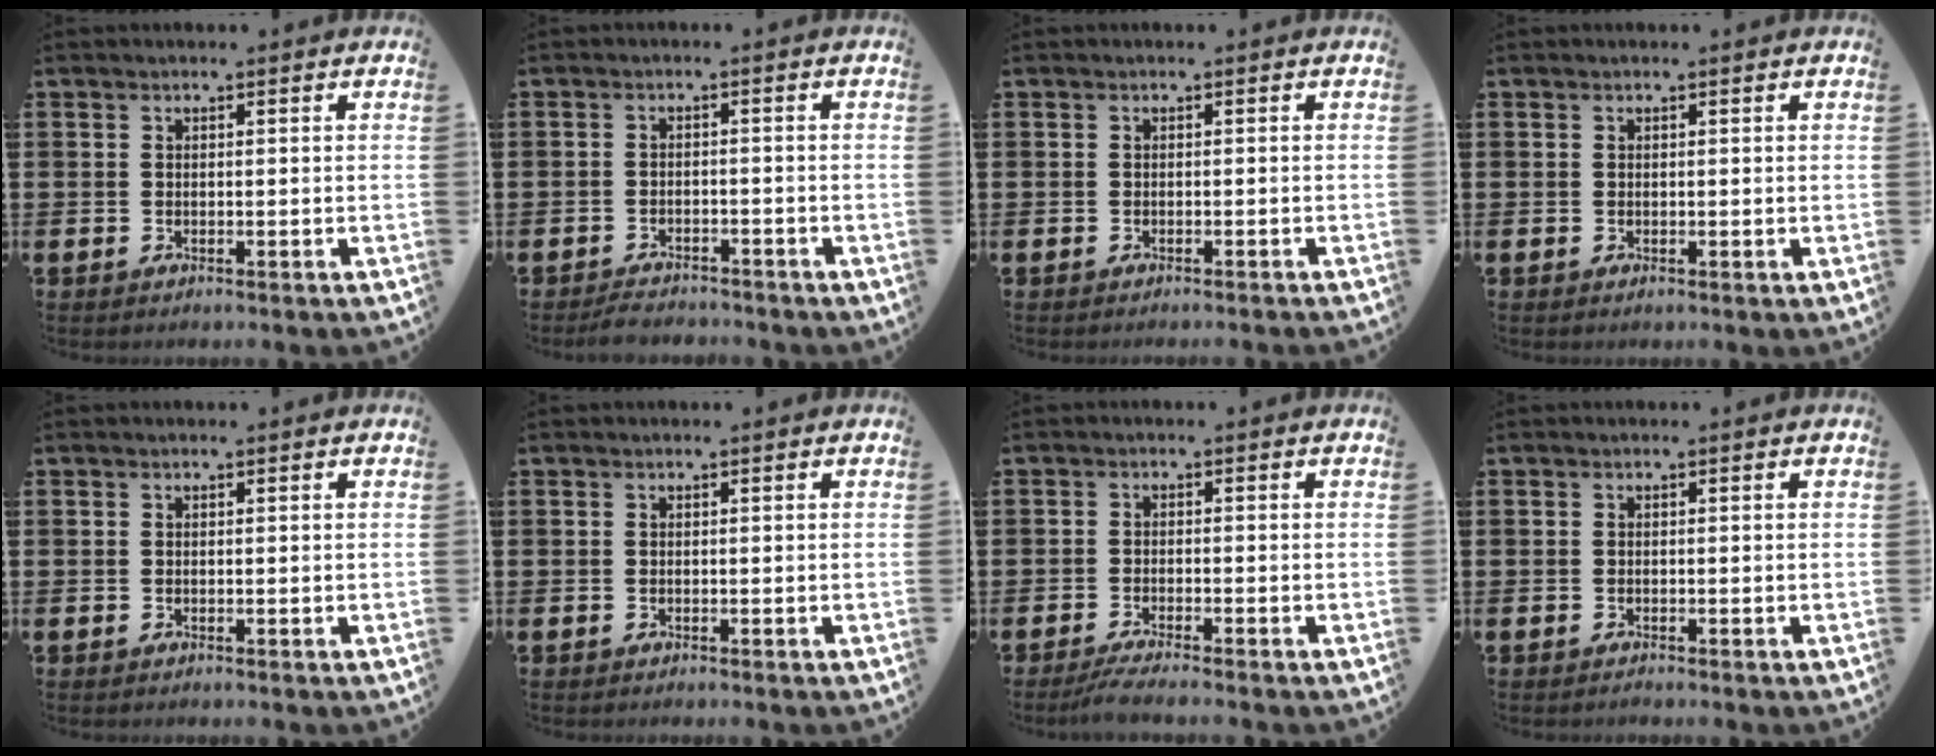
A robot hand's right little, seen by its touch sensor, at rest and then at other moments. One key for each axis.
{"total": 2.1, "fx": -2.1, "fy": 0.3, "fz": 0.0, "tx": -0.006, "ty": 0.006, "tz": -0.044}
{"total": 0.5, "fx": -0.5, "fy": -0.2, "fz": 0.0, "tx": 0.001, "ty": 0.000, "tz": -0.010}
{"total": 0.0}
{"total": 0.0}
{"total": 0.0}
{"total": 2.0, "fx": -1.6, "fy": -0.1, "fz": 1.2, "tx": -0.019, "ty": 0.001, "tz": -0.029}
{"total": 0.0}